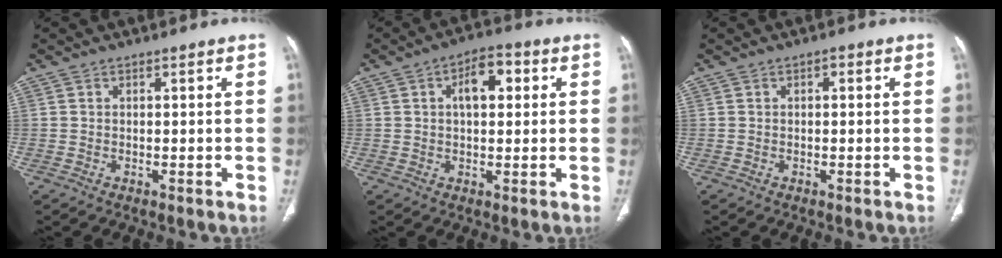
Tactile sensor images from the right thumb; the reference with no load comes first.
{"total": 7.7, "force": [2.0, 4.1, 6.2], "torque": [-0.080, 0.011, 0.026]}
{"total": 1.2, "force": [0.4, 0.6, 1.0], "torque": [-0.014, 0.002, 0.003]}